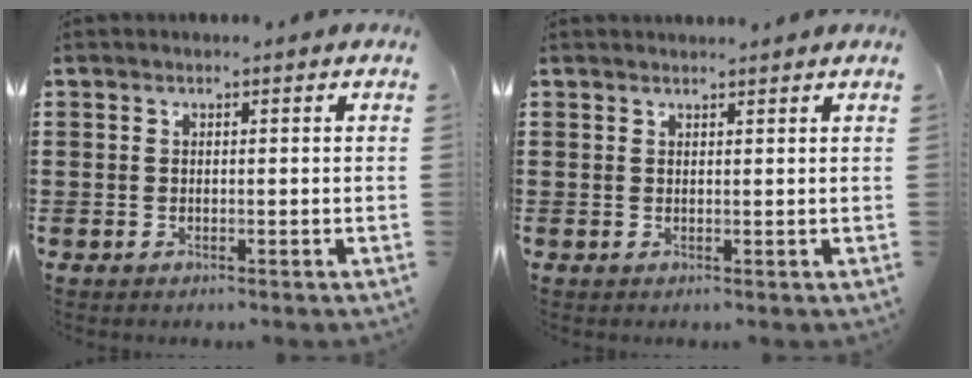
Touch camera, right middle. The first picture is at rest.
{"total": 1.0, "force": [1.0, -0.2, 0.1], "torque": [-0.003, -0.002, 0.020]}